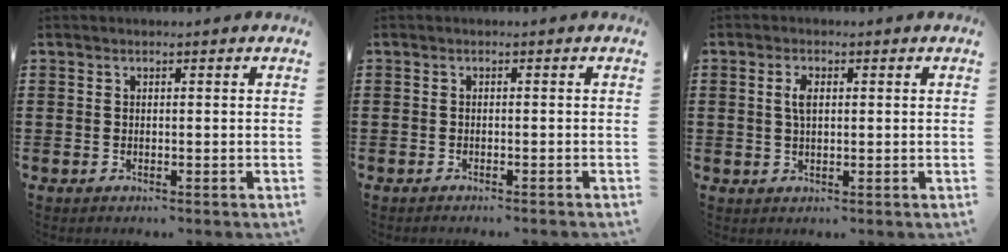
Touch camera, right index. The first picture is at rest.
{"total": 0.8, "force": [-0.7, -0.1, 0.2], "torque": [-0.005, -0.001, -0.015]}
{"total": 2.7, "force": [0.5, 1.2, 2.4], "torque": [-0.052, 0.008, 0.007]}